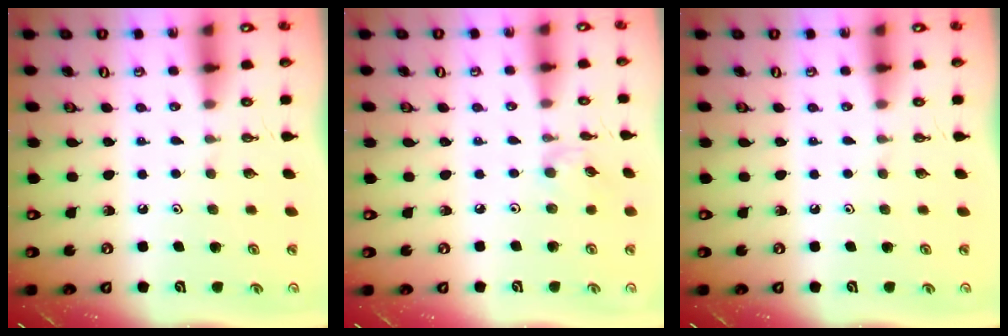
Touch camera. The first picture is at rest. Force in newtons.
{"total": 1.5, "press": 1.5, "slide": 0.4}
{"total": 0.0}